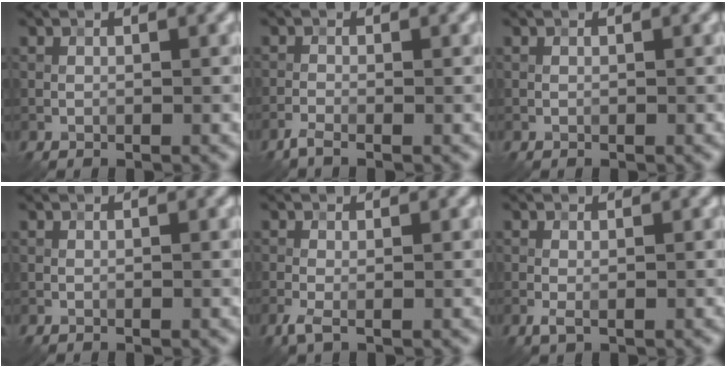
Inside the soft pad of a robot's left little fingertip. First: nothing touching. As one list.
[{"total": 1.5, "force": [-1.1, 0.2, 0.9], "torque": [-0.022, -0.004, -0.029]}, {"total": 0.0}, {"total": 0.0}, {"total": 1.6, "force": [-0.7, 0.4, 1.4], "torque": [-0.036, -0.005, -0.017]}, {"total": 1.2, "force": [-0.4, 0.3, 1.1], "torque": [-0.025, -0.004, -0.007]}]